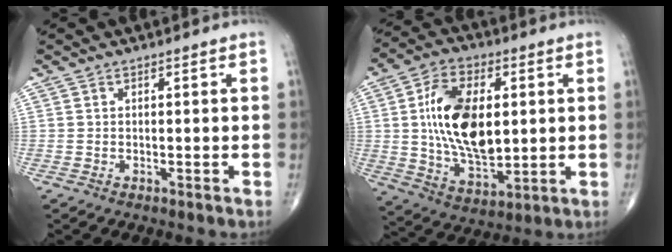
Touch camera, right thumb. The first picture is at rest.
{"total": 17.9, "force": [2.1, 9.9, 14.7], "torque": [-0.244, -0.014, 0.042]}